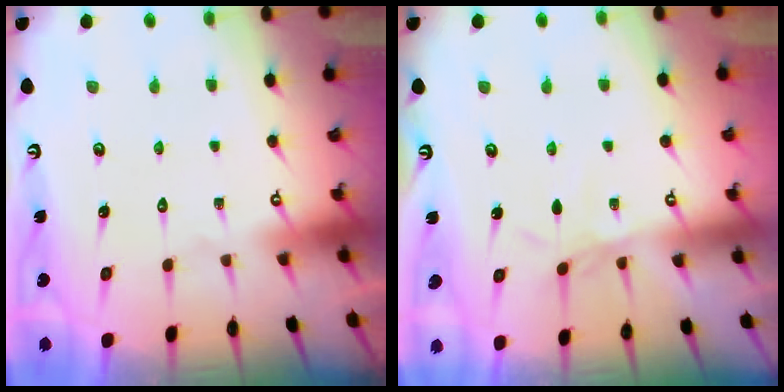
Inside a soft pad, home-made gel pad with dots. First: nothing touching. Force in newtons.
{"total": 3.3, "press": 3.2, "slide": 0.5}